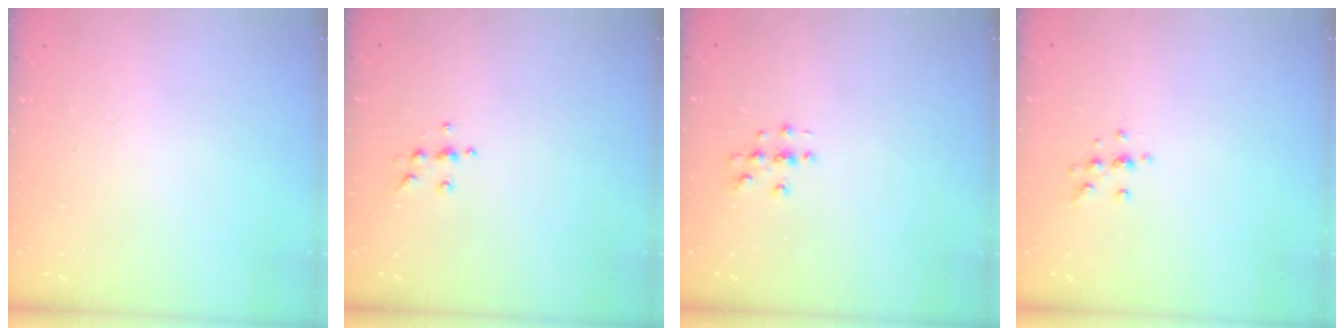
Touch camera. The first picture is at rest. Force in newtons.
{"total": 5.6, "press": 5.6, "slide": 0.7}
{"total": 2.7, "press": 2.7, "slide": 0.3}
{"total": 5.6, "press": 5.6, "slide": 0.6}